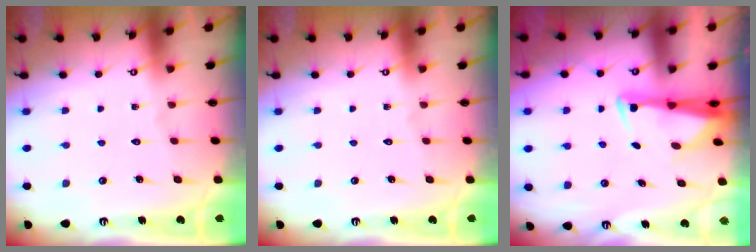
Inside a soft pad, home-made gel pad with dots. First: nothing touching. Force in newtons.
{"total": 0.0}
{"total": 2.9, "press": 2.7, "slide": 0.9}